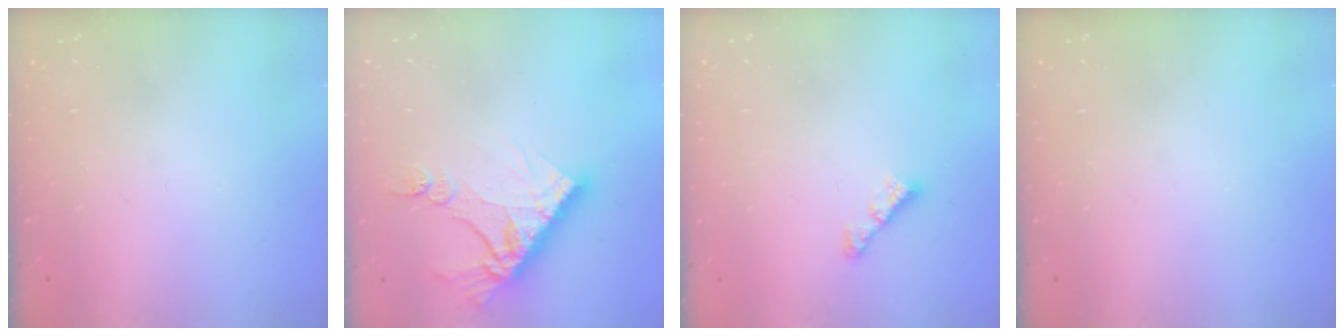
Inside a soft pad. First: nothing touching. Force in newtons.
{"total": 11.6, "press": 11.5, "slide": 1.1}
{"total": 4.5, "press": 4.4, "slide": 0.7}
{"total": 0.0}